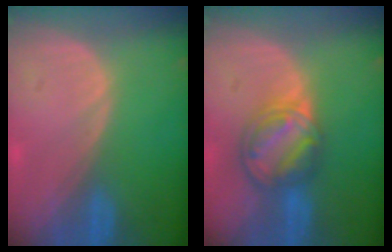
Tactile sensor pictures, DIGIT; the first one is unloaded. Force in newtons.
{"total": 7.8, "press": 6.7, "slide": 3.8}